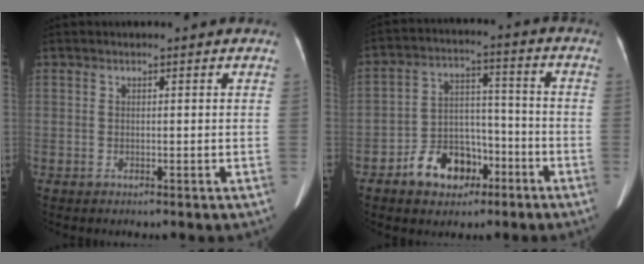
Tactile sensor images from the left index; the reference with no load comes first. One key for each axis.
{"total": 9.4, "fx": -5.4, "fy": 6.2, "fz": 4.7, "tx": -0.088, "ty": 0.026, "tz": -0.084}